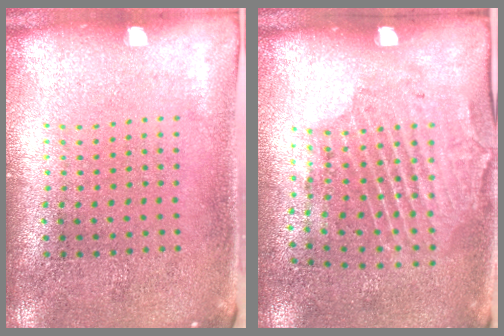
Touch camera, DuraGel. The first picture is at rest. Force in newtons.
{"total": 1.8, "press": 1.1, "slide": 1.4}